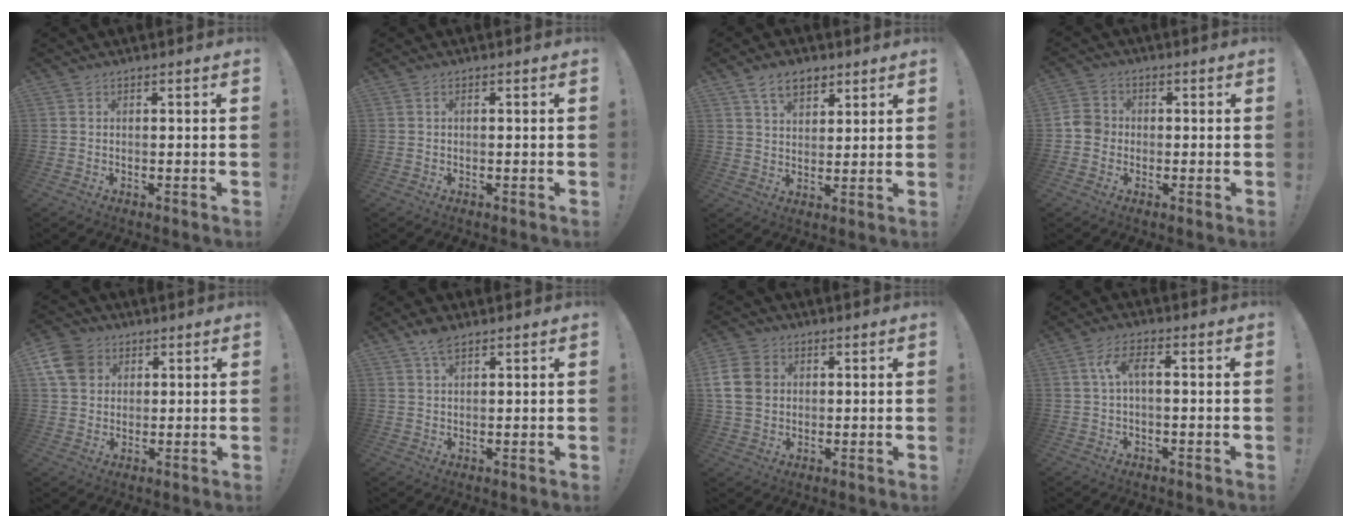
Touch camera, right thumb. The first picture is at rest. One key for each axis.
{"total": 0.5, "fx": 0.0, "fy": 0.2, "fz": 0.5, "tx": -0.012, "ty": 0.002, "tz": 0.000}
{"total": 8.1, "fx": 5.0, "fy": 4.7, "fz": 4.3, "tx": -0.069, "ty": -0.014, "tz": 0.094}
{"total": 5.3, "fx": -1.4, "fy": 4.7, "fz": 1.9, "tx": -0.042, "ty": 0.022, "tz": -0.023}
{"total": 10.1, "fx": 3.8, "fy": 8.3, "fz": 4.4, "tx": -0.084, "ty": -0.017, "tz": 0.077}
{"total": 4.7, "fx": 3.0, "fy": 1.9, "fz": 3.1, "tx": -0.052, "ty": -0.011, "tz": 0.053}
{"total": 11.6, "fx": 2.0, "fy": 9.5, "fz": 6.4, "tx": -0.125, "ty": 0.000, "tz": 0.044}
{"total": 6.2, "fx": 0.6, "fy": 2.0, "fz": 5.9, "tx": -0.123, "ty": 0.005, "tz": 0.006}